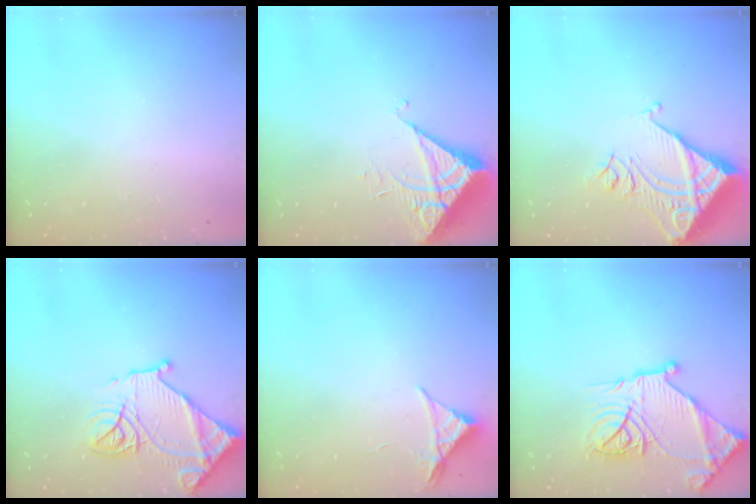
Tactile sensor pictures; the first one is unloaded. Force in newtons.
{"total": 6.3, "press": 6.3, "slide": 0.2}
{"total": 9.6, "press": 9.5, "slide": 1.1}
{"total": 17.7, "press": 17.7, "slide": 1.5}
{"total": 3.4, "press": 3.4, "slide": 0.6}
{"total": 22.8, "press": 22.6, "slide": 2.3}